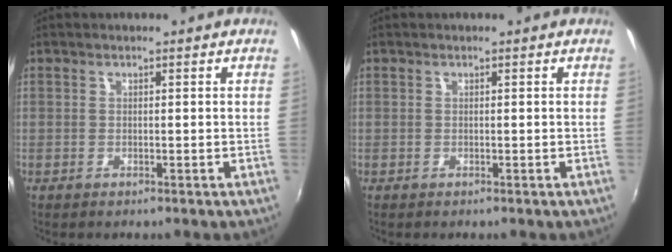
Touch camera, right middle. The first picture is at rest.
{"total": 0.0}